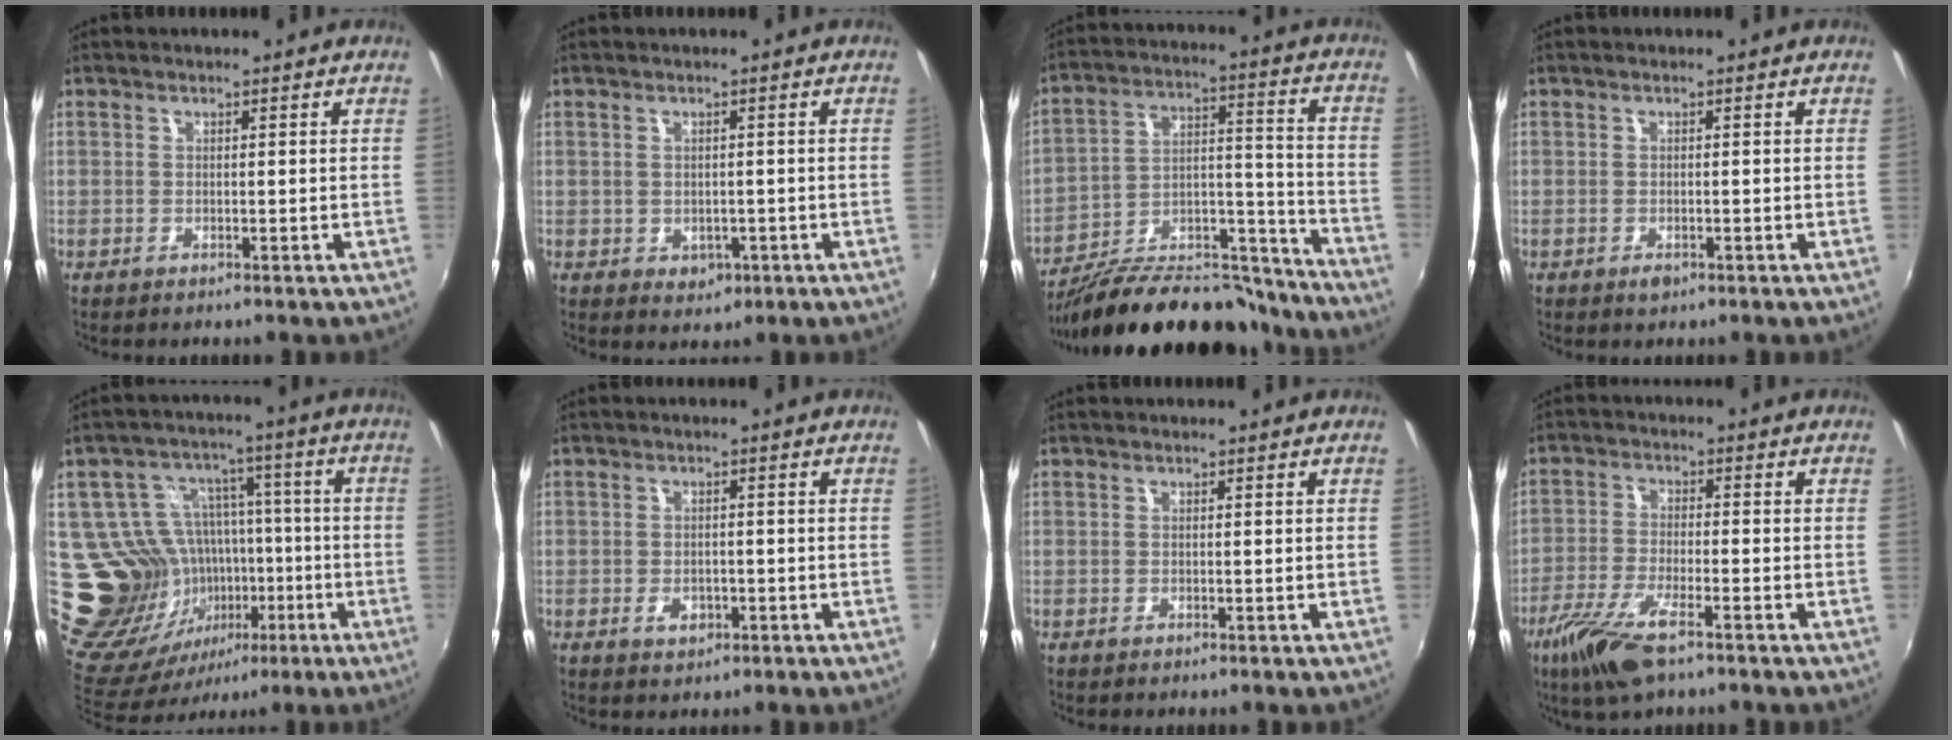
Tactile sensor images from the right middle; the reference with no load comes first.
{"total": 3.1, "force": [-0.6, 2.7, 1.3], "torque": [-0.023, -0.003, -0.001]}
{"total": 23.3, "force": [-19.5, 8.5, 9.5], "torque": [-0.157, 0.044, -0.282]}
{"total": 1.1, "force": [-0.8, 0.6, 0.6], "torque": [-0.010, -0.004, -0.015]}
{"total": 18.6, "force": [-3.1, 16.3, 8.3], "torque": [-0.192, 0.013, -0.015]}
{"total": 2.8, "force": [-1.2, 2.0, 1.4], "torque": [-0.026, -0.002, -0.017]}
{"total": 0.0}
{"total": 9.8, "force": [-6.3, 2.2, 7.2], "torque": [-0.166, -0.023, -0.126]}